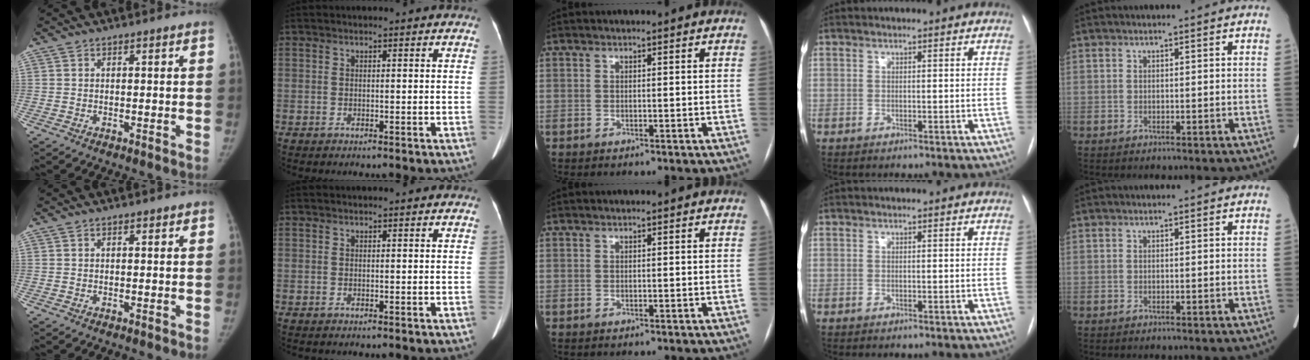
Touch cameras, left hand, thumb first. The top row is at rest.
{}